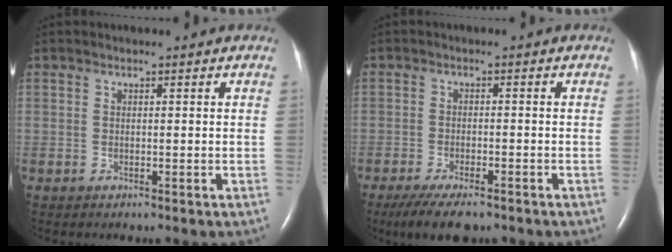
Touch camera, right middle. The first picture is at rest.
{"total": 7.4, "force": [-5.6, 2.2, 4.4], "torque": [-0.074, -0.014, -0.090]}